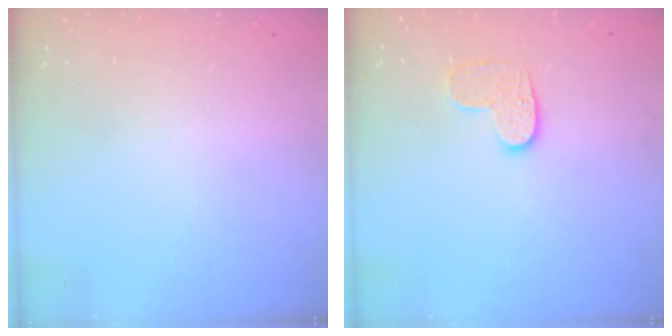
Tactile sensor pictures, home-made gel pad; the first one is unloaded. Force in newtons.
{"total": 7.0, "press": 7.0, "slide": 0.2}